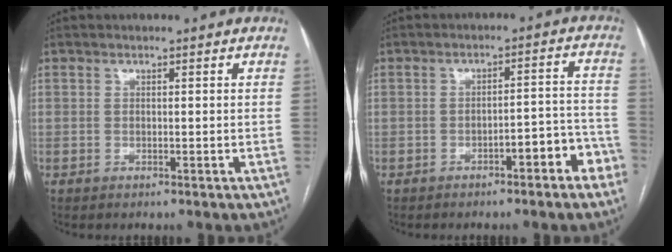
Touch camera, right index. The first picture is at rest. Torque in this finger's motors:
{"motor_torque": [0.74, 0.10, 0.07, 0.04]}